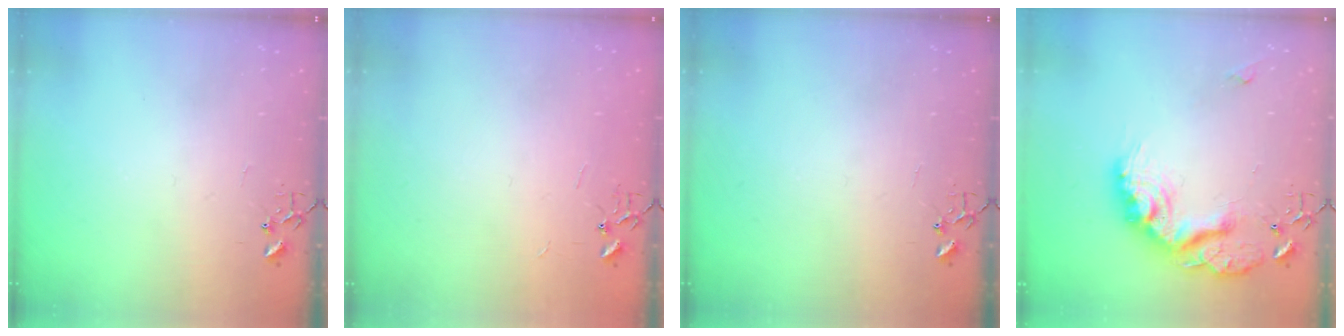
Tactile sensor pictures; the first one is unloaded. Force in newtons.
{"total": 1.8, "press": 1.8, "slide": 0.2}
{"total": 0.0}
{"total": 19.5, "press": 19.5, "slide": 1.0}